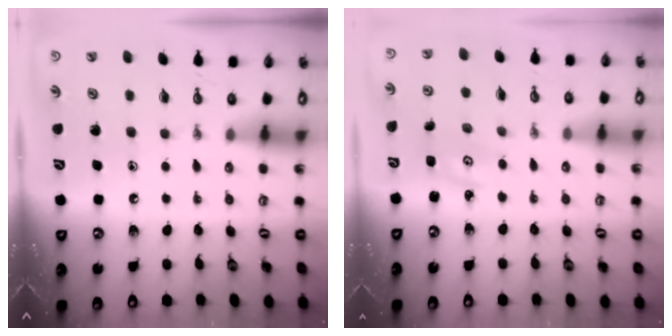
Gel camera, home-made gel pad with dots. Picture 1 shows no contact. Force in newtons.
{"total": 2.5, "press": 2.5, "slide": 0.4}